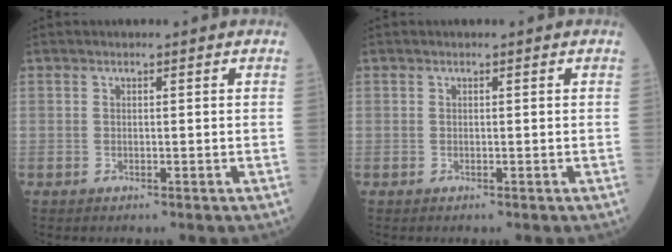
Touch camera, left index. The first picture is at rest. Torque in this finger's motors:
{"motor_torque": [0.00, 0.00, 0.00, 0.00]}